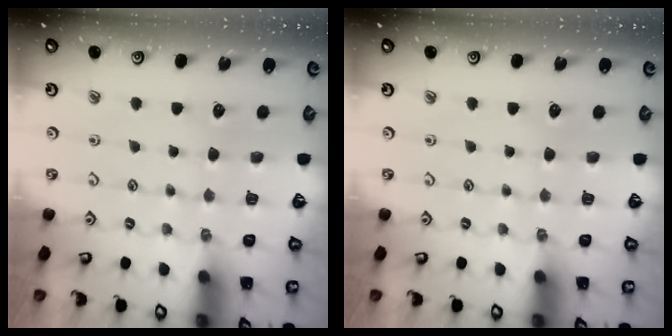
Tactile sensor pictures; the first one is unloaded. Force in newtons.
{"total": 0.0}